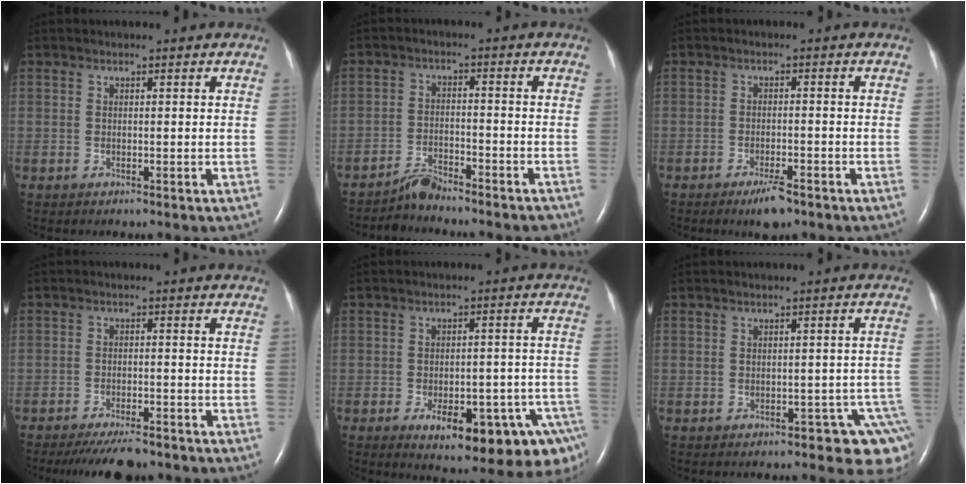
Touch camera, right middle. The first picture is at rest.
{"total": 5.1, "force": [-4.9, 0.6, 1.1], "torque": [-0.015, -0.007, -0.081]}
{"total": 3.8, "force": [-2.7, 0.8, 2.6], "torque": [-0.050, -0.004, -0.041]}
{"total": 8.0, "force": [-7.1, 1.5, 3.5], "torque": [-0.051, -0.016, -0.108]}
{"total": 16.5, "force": [-9.4, 5.1, 12.5], "torque": [-0.089, 0.024, -0.115]}
{"total": 6.5, "force": [-4.6, 2.7, 3.7], "torque": [-0.015, 0.013, -0.055]}